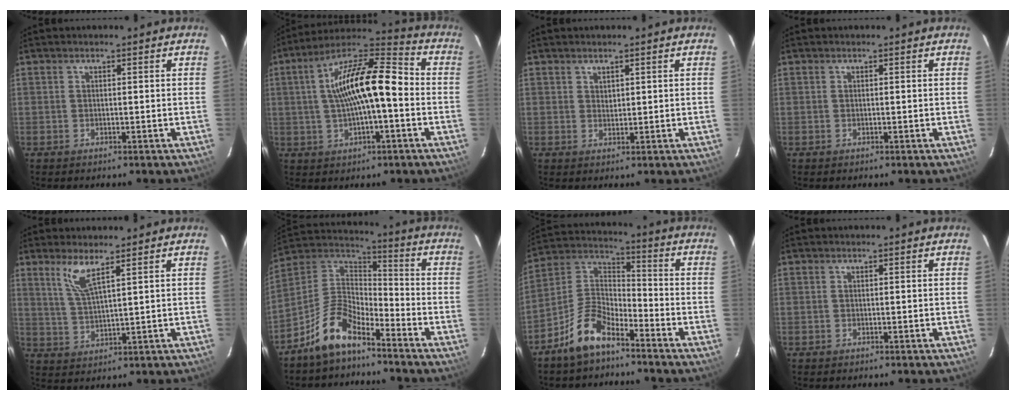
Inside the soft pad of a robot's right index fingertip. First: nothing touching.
{"total": 15.0, "force": [-0.2, 4.4, 14.3], "torque": [-0.248, 0.028, -0.007]}
{"total": 1.1, "force": [1.0, 0.5, 0.1], "torque": [0.001, 0.001, 0.019]}
{"total": 0.0}
{"total": 5.0, "force": [3.4, 0.3, 3.7], "torque": [-0.079, -0.007, 0.072]}
{"total": 11.1, "force": [-8.2, 4.4, 6.1], "torque": [-0.147, 0.031, -0.167]}
{"total": 10.1, "force": [-7.3, 4.2, 5.6], "torque": [-0.132, 0.030, -0.143]}
{"total": 0.0}